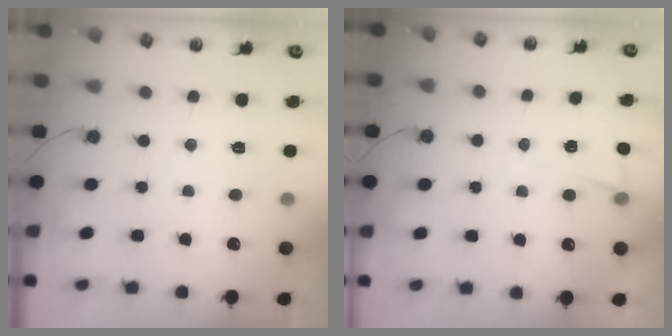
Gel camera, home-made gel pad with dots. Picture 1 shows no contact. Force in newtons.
{"total": 3.6, "press": 1.9, "slide": 3.1}